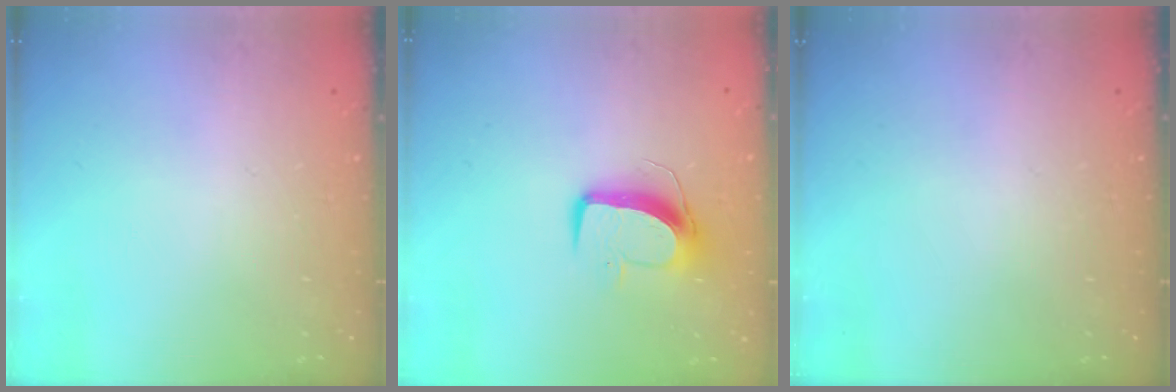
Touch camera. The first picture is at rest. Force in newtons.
{"total": 9.8, "press": 9.7, "slide": 1.0}
{"total": 0.0}